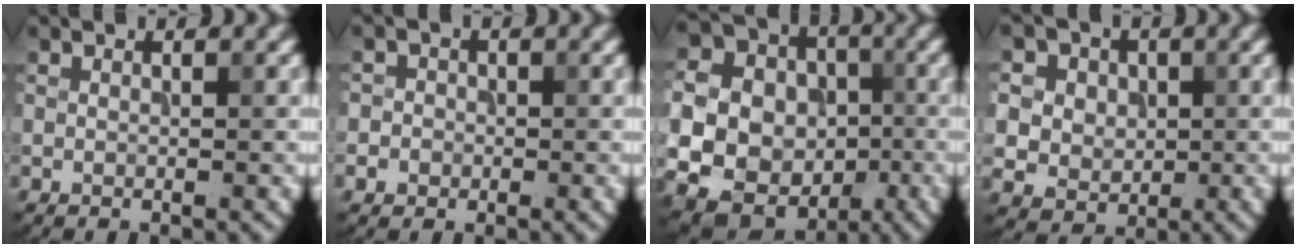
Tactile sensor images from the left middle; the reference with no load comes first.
{"total": 2.1, "force": [-0.4, 2.0, 0.4], "torque": [0.011, 0.010, -0.022]}
{"total": 14.8, "force": [-2.7, 13.5, 5.5], "torque": [-0.142, -0.020, -0.055]}
{"total": 8.3, "force": [2.7, 7.0, 3.4], "torque": [-0.077, 0.023, 0.031]}